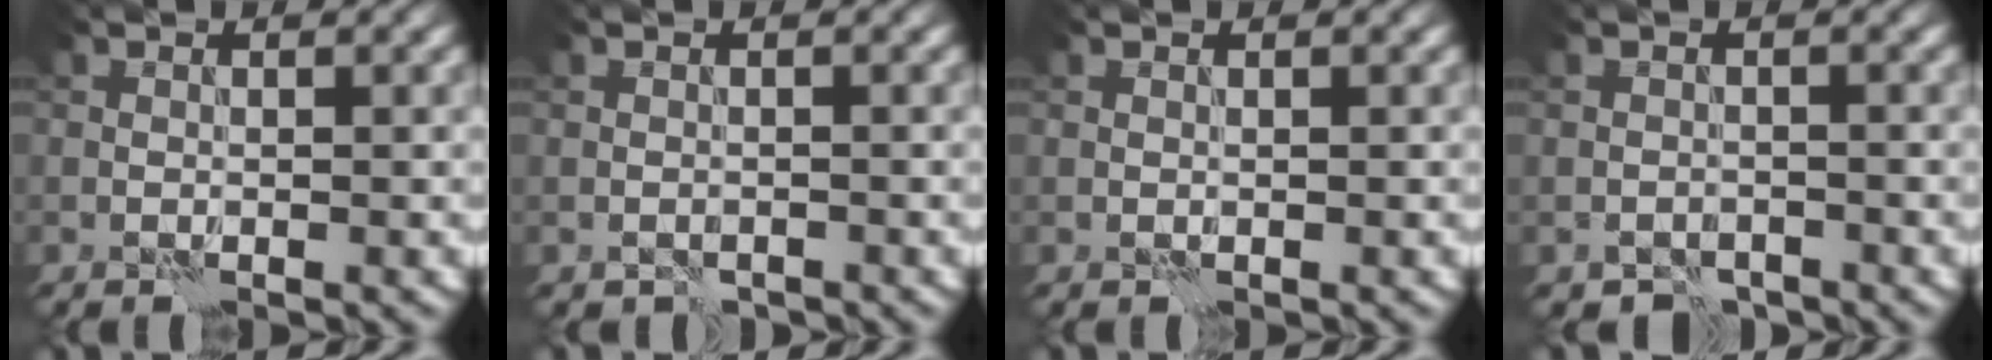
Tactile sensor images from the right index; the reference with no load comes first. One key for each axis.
{"total": 0.9, "fx": -0.8, "fy": 0.4, "fz": 0.2, "tx": -0.002, "ty": -0.002, "tz": -0.014}
{"total": 0.0}
{"total": 1.9, "fx": -1.7, "fy": 0.9, "fz": 0.2, "tx": 0.004, "ty": 0.000, "tz": -0.031}